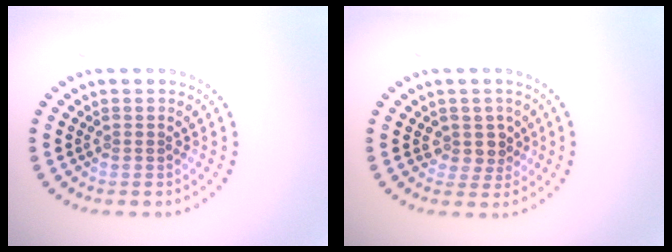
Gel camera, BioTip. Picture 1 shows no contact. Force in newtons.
{"total": 2.2, "press": 1.6, "slide": 1.5}